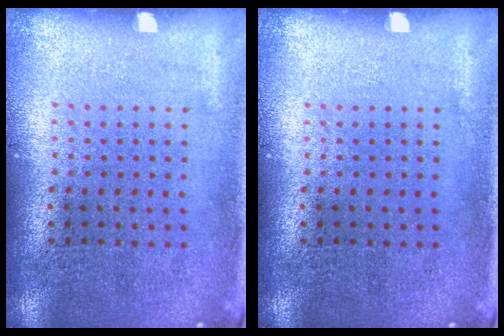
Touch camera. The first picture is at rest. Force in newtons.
{"total": 0.0}